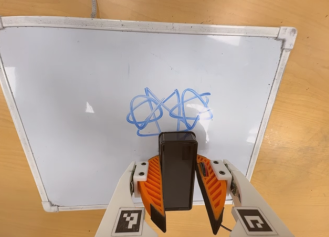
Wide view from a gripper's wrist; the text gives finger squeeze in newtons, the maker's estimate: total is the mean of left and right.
{"total": 5.2, "left": 4.8, "right": 5.7}